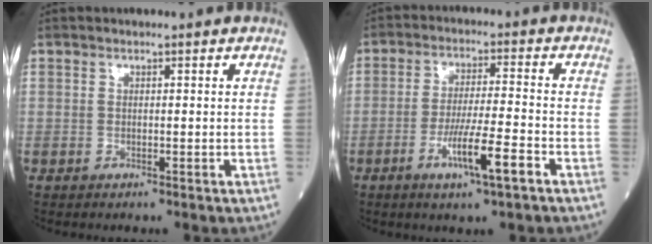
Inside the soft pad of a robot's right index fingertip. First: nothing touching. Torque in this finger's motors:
{"motor_torque": [1.08, -0.43, 0.55, 0.14]}